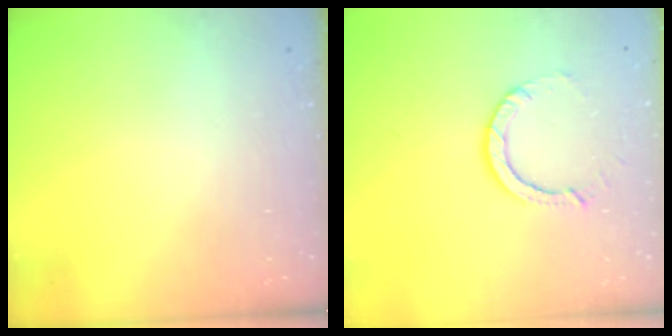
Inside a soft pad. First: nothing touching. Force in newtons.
{"total": 4.5, "press": 4.5, "slide": 0.3}